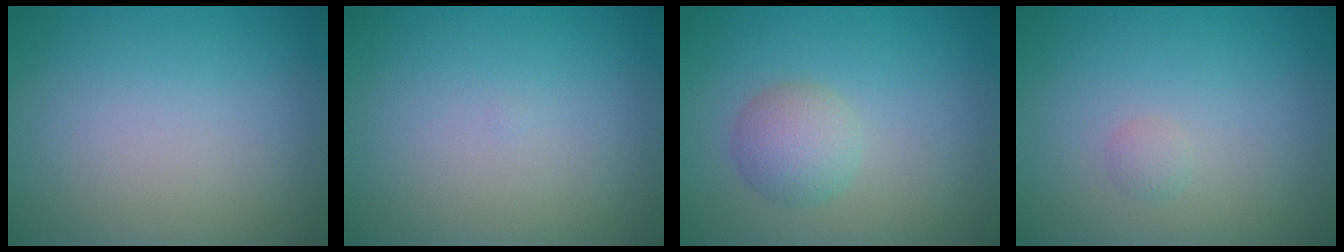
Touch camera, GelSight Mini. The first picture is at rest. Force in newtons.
{"total": 0.0}
{"total": 2.7, "press": 2.7, "slide": 0.1}
{"total": 0.7, "press": 0.7, "slide": 0.0}